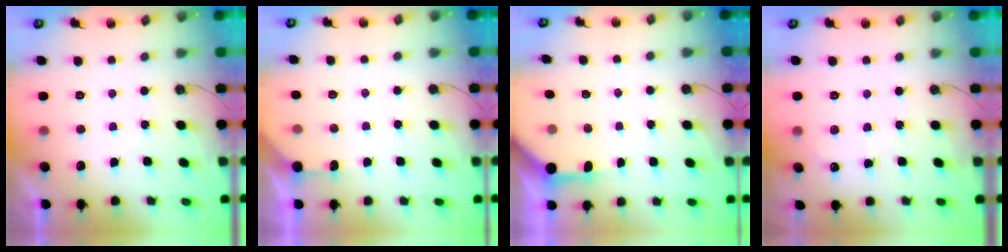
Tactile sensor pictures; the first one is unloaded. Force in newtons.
{"total": 3.8, "press": 3.8, "slide": 0.3}
{"total": 3.9, "press": 3.9, "slide": 0.4}
{"total": 3.9, "press": 3.8, "slide": 0.6}